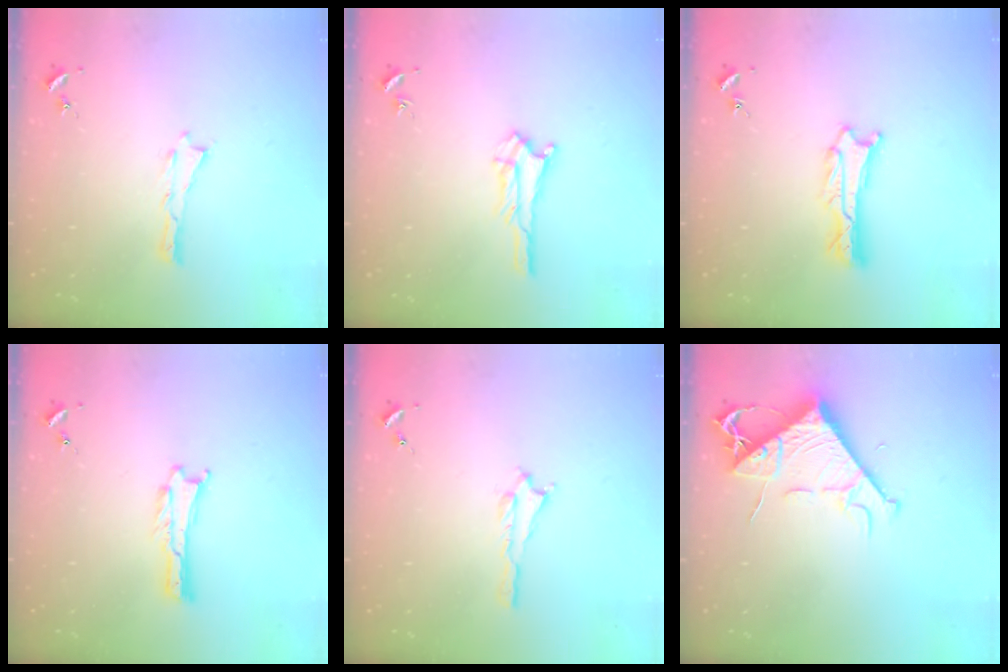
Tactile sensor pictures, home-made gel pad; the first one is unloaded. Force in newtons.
{"total": 2.3, "press": 2.2, "slide": 0.2}
{"total": 1.2, "press": 1.2, "slide": 0.1}
{"total": 0.0}
{"total": 0.6, "press": 0.5, "slide": 0.2}
{"total": 8.6, "press": 8.5, "slide": 1.2}